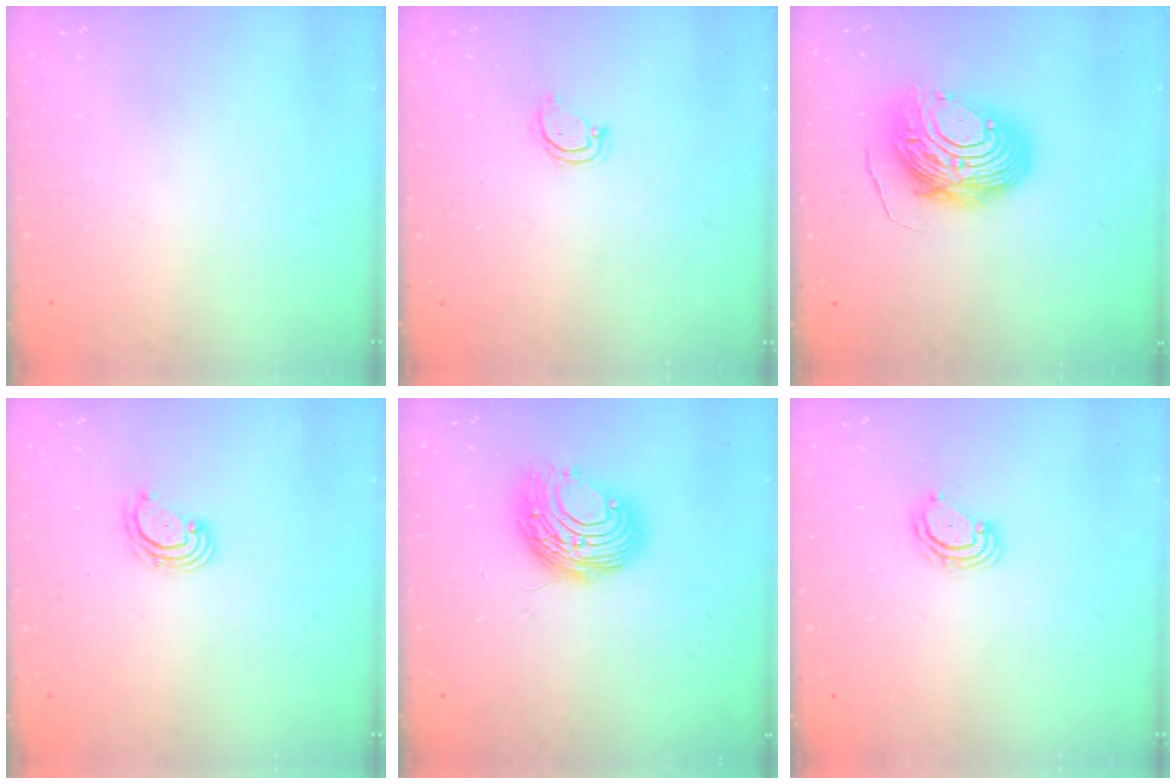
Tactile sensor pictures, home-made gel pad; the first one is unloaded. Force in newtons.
{"total": 3.9, "press": 3.9, "slide": 0.2}
{"total": 12.8, "press": 12.7, "slide": 1.1}
{"total": 2.9, "press": 2.9, "slide": 0.1}
{"total": 9.9, "press": 9.9, "slide": 0.4}
{"total": 4.5, "press": 4.5, "slide": 0.3}